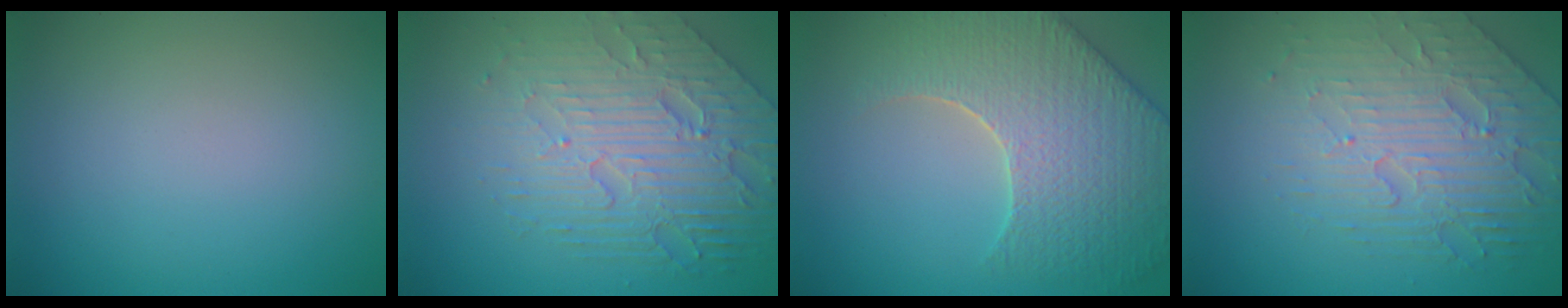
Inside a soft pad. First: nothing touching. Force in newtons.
{"total": 7.6, "press": 5.3, "slide": 5.4}
{"total": 7.5, "press": 6.2, "slide": 4.2}
{"total": 4.7, "press": 4.2, "slide": 2.2}